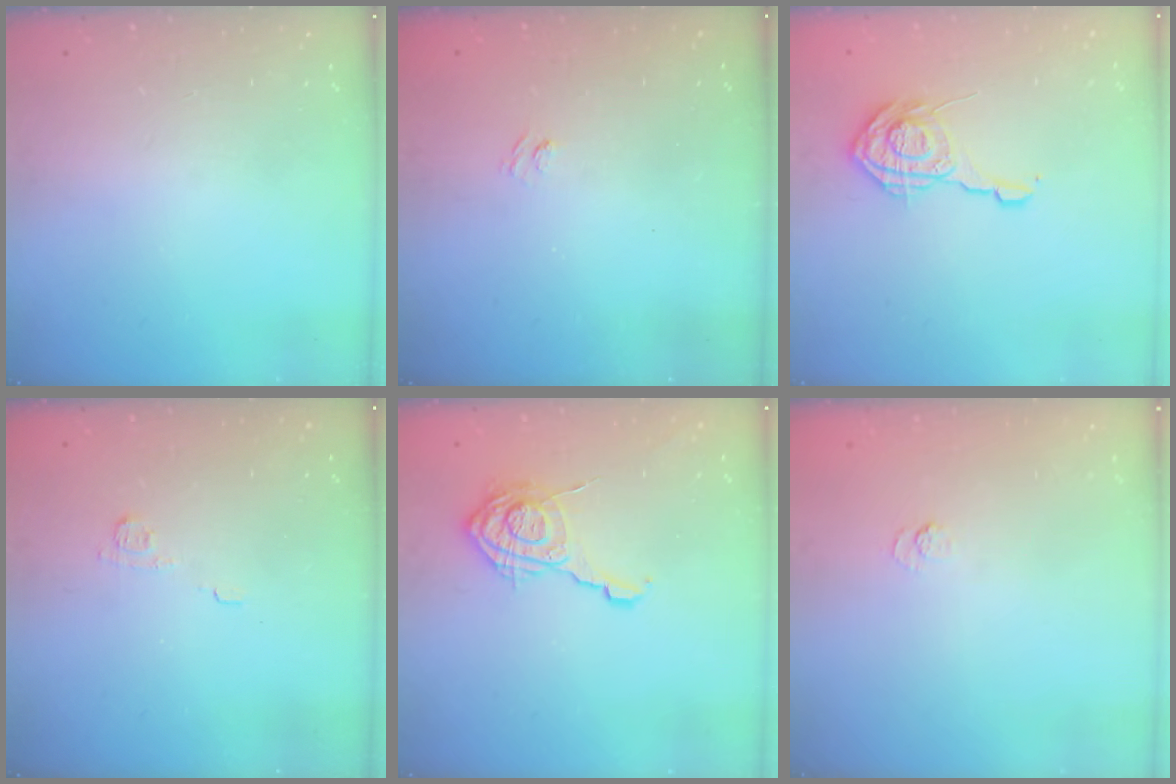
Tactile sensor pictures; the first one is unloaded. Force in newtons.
{"total": 2.8, "press": 2.6, "slide": 1.0}
{"total": 11.1, "press": 11.1, "slide": 0.9}
{"total": 3.8, "press": 3.7, "slide": 1.0}
{"total": 14.5, "press": 14.5, "slide": 0.4}
{"total": 2.0, "press": 1.5, "slide": 1.3}